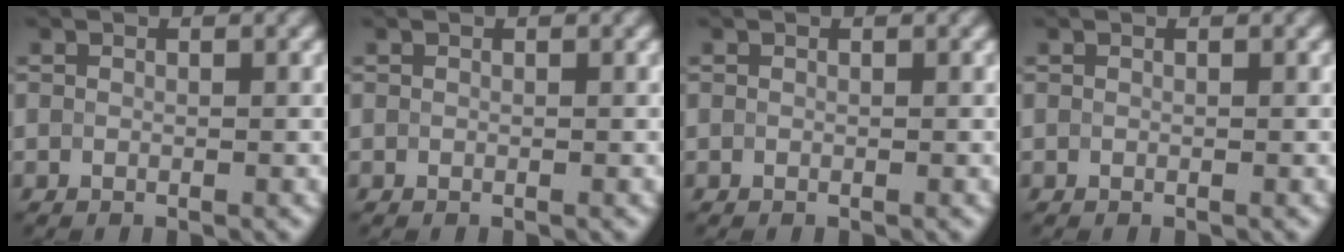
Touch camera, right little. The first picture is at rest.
{"total": 0.0}
{"total": 0.0}
{"total": 0.0}